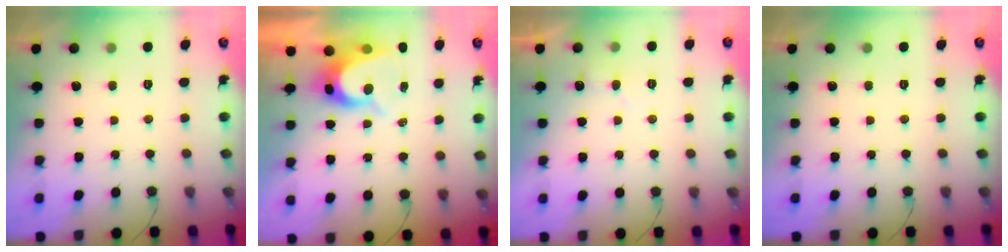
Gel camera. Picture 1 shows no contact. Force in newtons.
{"total": 7.7, "press": 7.7, "slide": 0.4}
{"total": 4.5, "press": 4.5, "slide": 0.5}
{"total": 0.0}